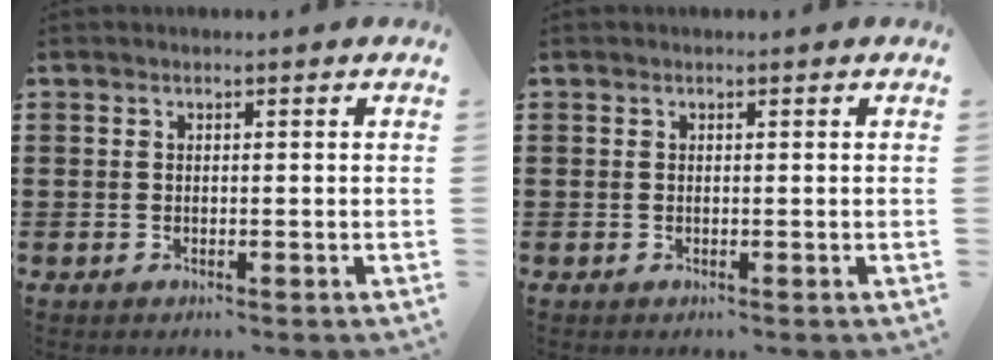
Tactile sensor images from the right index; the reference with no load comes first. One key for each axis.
{"total": 0.0}